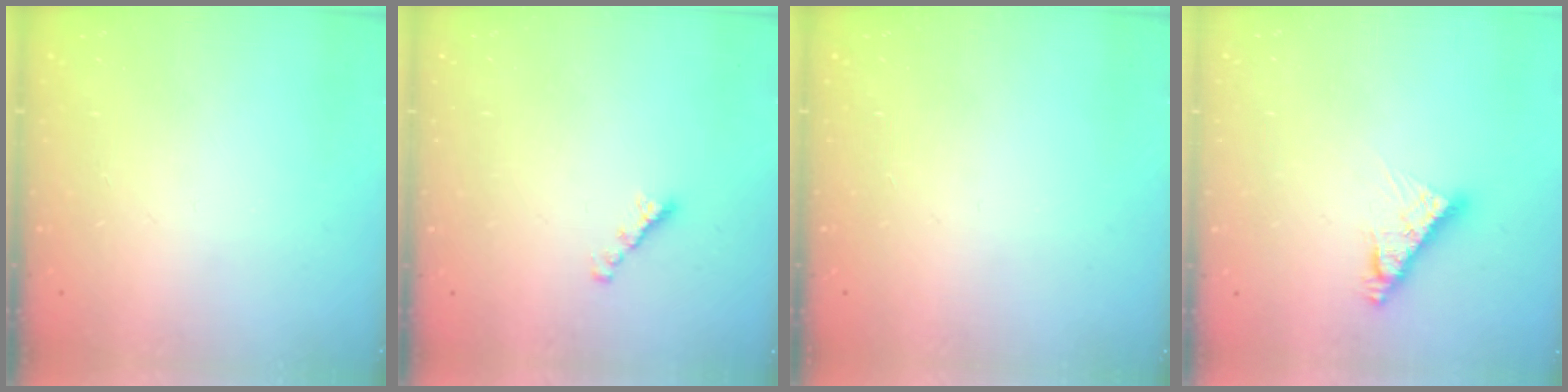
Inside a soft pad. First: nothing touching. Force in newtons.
{"total": 2.7, "press": 2.6, "slide": 0.8}
{"total": 0.0}
{"total": 8.5, "press": 8.5, "slide": 0.7}